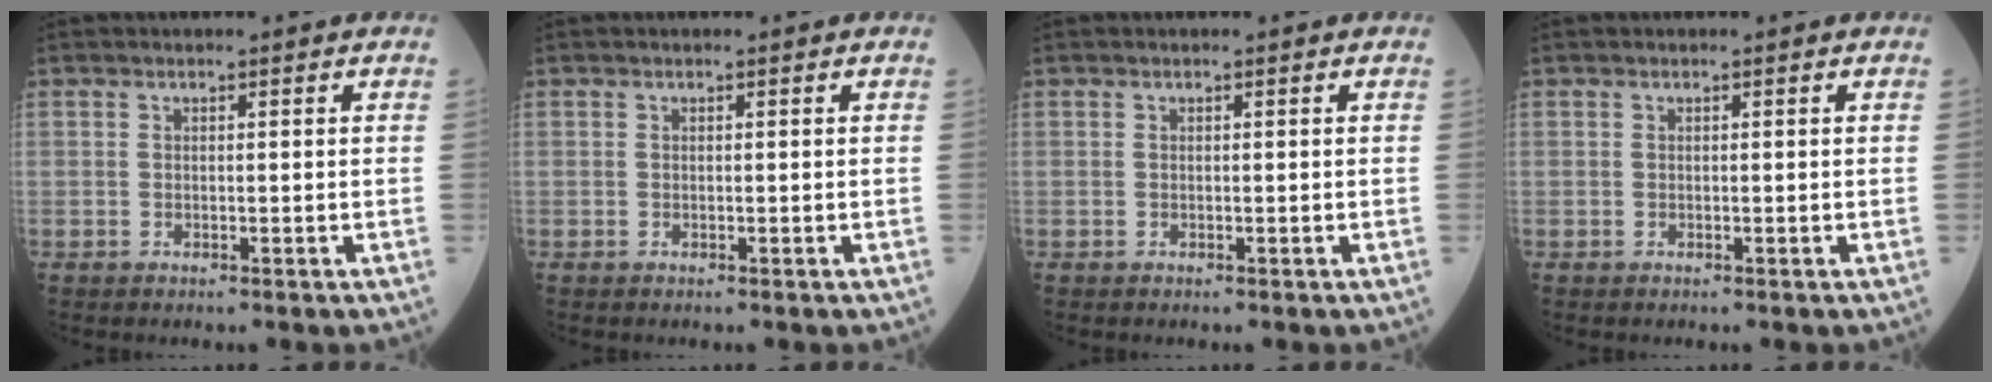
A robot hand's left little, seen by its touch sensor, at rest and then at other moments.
{"total": 0.0}
{"total": 0.0}
{"total": 0.0}